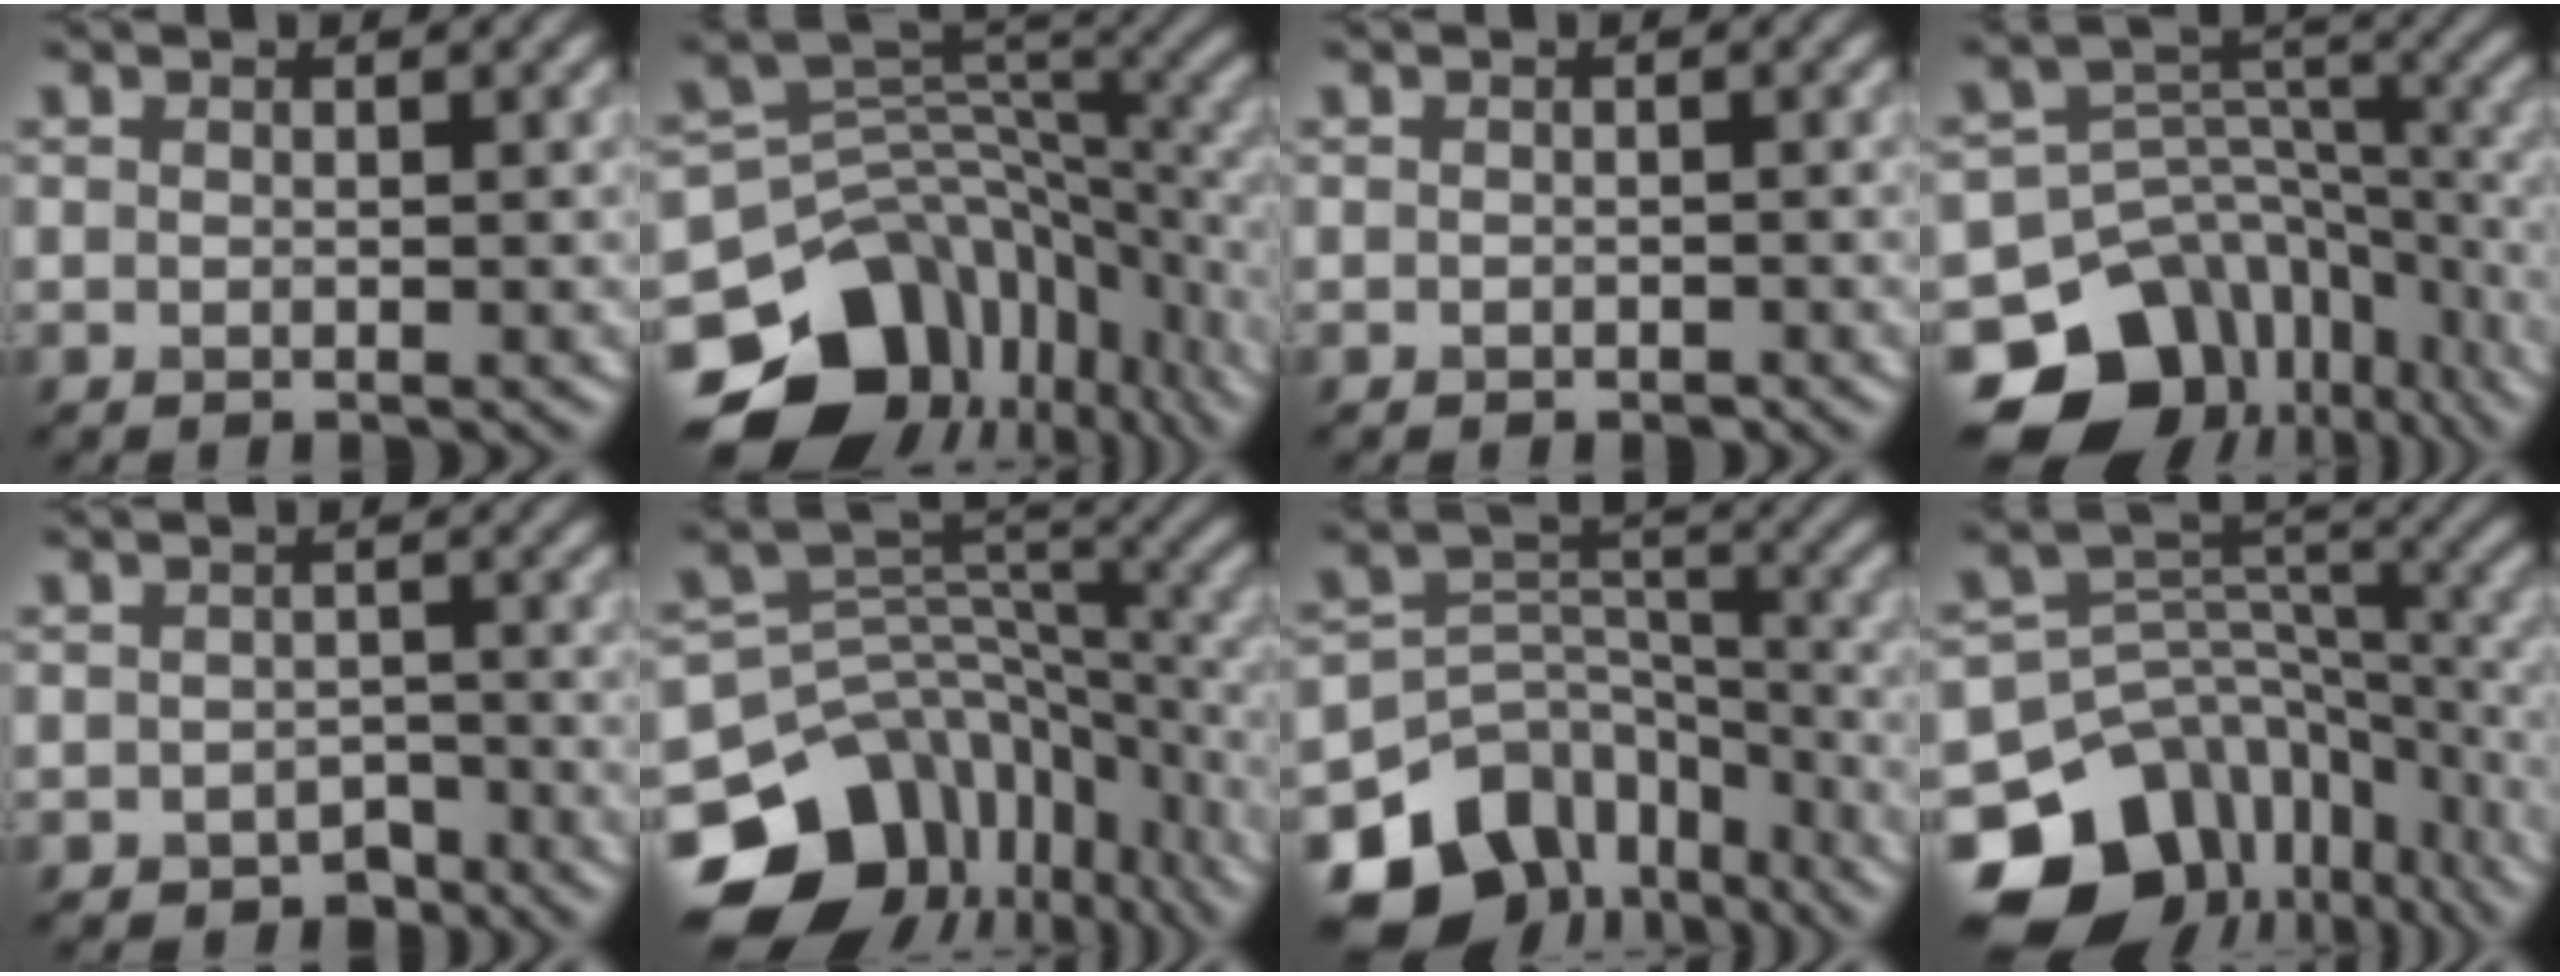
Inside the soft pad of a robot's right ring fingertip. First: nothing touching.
{"total": 15.3, "force": [-7.9, 10.9, 7.3], "torque": [-0.153, -0.001, -0.109]}
{"total": 0.6, "force": [-0.3, 0.3, -0.4], "torque": [0.009, -0.005, -0.003]}
{"total": 15.4, "force": [-10.4, 10.6, 4.0], "torque": [-0.099, -0.003, -0.140]}
{"total": 2.3, "force": [-1.7, 1.5, 0.4], "torque": [0.002, -0.002, -0.023]}
{"total": 15.0, "force": [-8.5, 10.6, 6.3], "torque": [-0.151, 0.002, -0.117]}
{"total": 12.9, "force": [-8.8, 8.6, 3.9], "torque": [-0.077, 0.005, -0.130]}
{"total": 14.4, "force": [-9.2, 9.9, 4.9], "torque": [-0.118, 0.006, -0.129]}